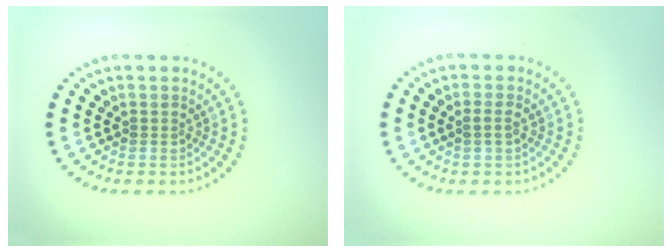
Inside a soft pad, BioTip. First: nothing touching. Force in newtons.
{"total": 0.6, "press": 0.5, "slide": 0.3}